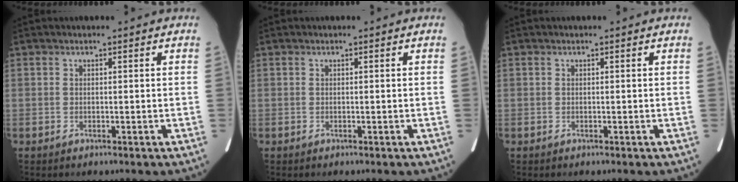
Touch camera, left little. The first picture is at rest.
{"total": 0.0}
{"total": 0.0}